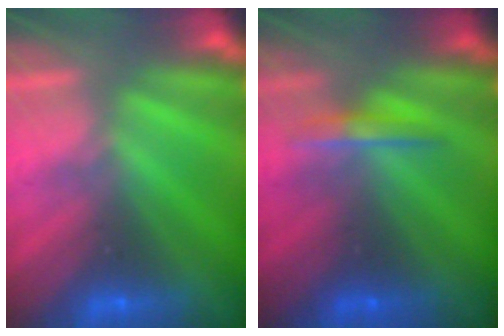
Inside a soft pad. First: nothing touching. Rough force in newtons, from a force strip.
{"total": 1.7}